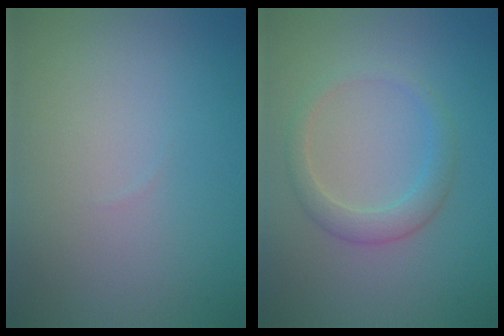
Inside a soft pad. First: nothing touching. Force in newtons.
{"total": 2.2, "press": 2.2, "slide": 0.1}